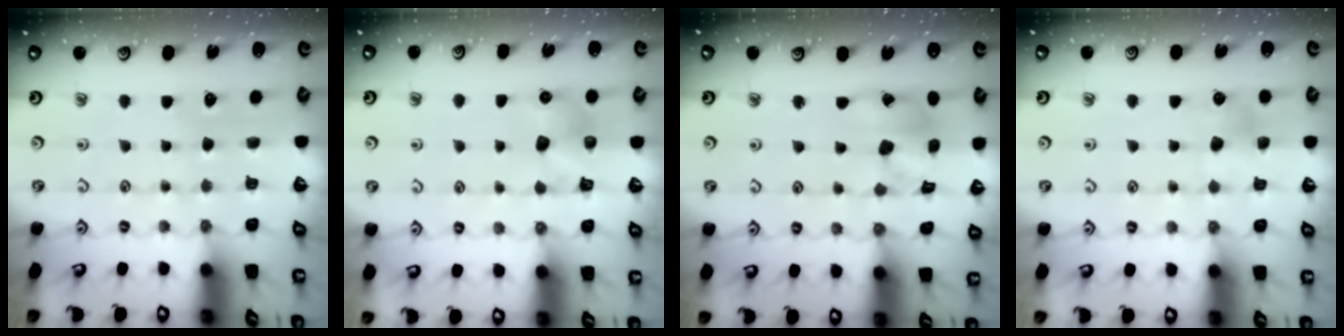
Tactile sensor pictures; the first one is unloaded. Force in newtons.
{"total": 6.6, "press": 6.6, "slide": 0.3}
{"total": 10.3, "press": 10.2, "slide": 1.1}
{"total": 4.2, "press": 4.2, "slide": 0.4}